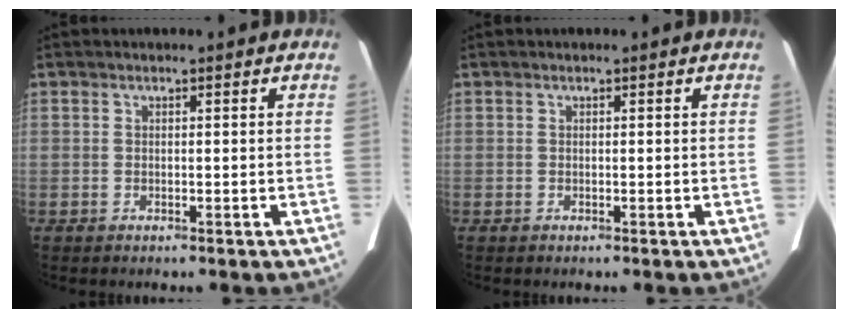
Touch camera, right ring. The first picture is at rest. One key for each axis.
{"total": 0.0}